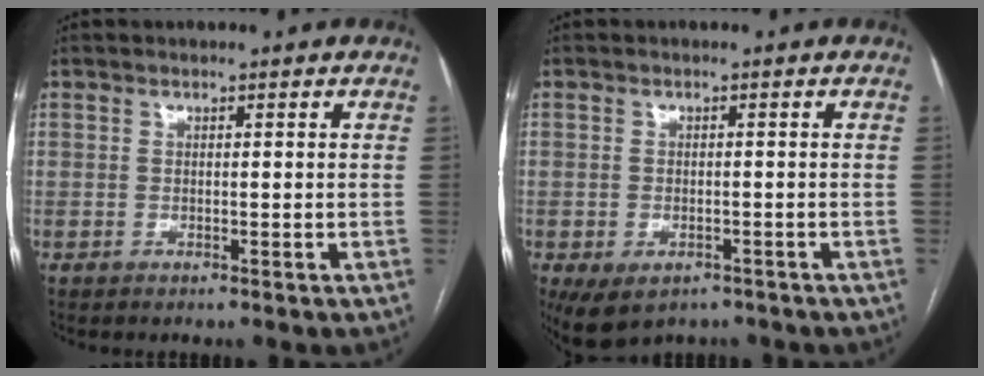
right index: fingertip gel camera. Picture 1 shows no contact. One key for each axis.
{"total": 7.2, "fx": -4.3, "fy": 4.4, "fz": 3.6, "tx": -0.066, "ty": -0.003, "tz": -0.059}